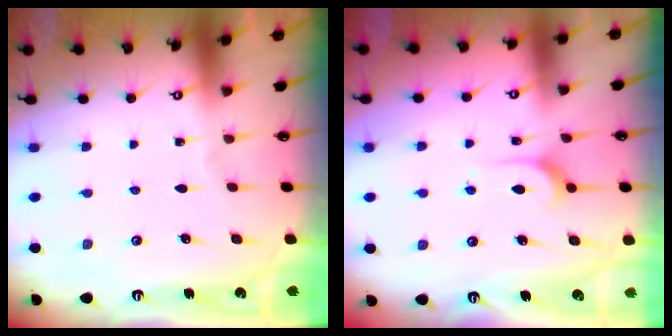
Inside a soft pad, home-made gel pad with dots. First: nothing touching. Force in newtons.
{"total": 6.0, "press": 6.0, "slide": 0.6}